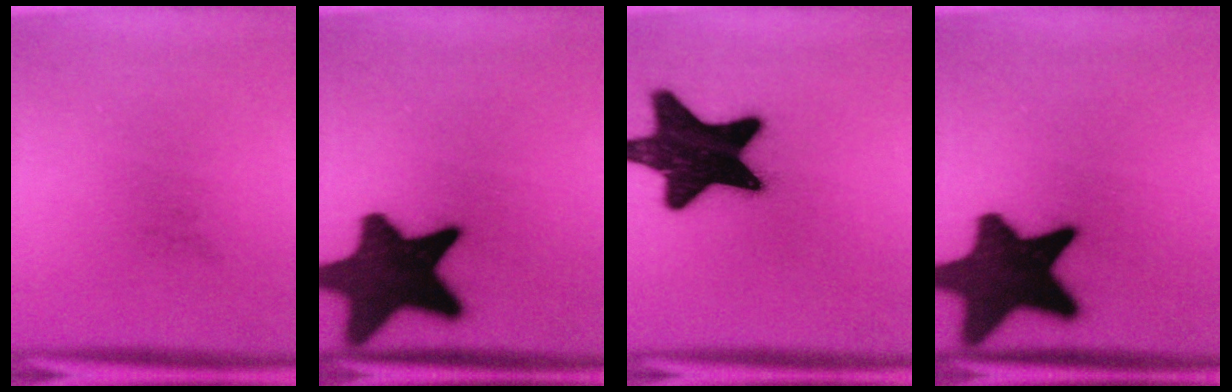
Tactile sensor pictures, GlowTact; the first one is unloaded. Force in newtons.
{"total": 18.6}
{"total": 20.2}
{"total": 18.6}